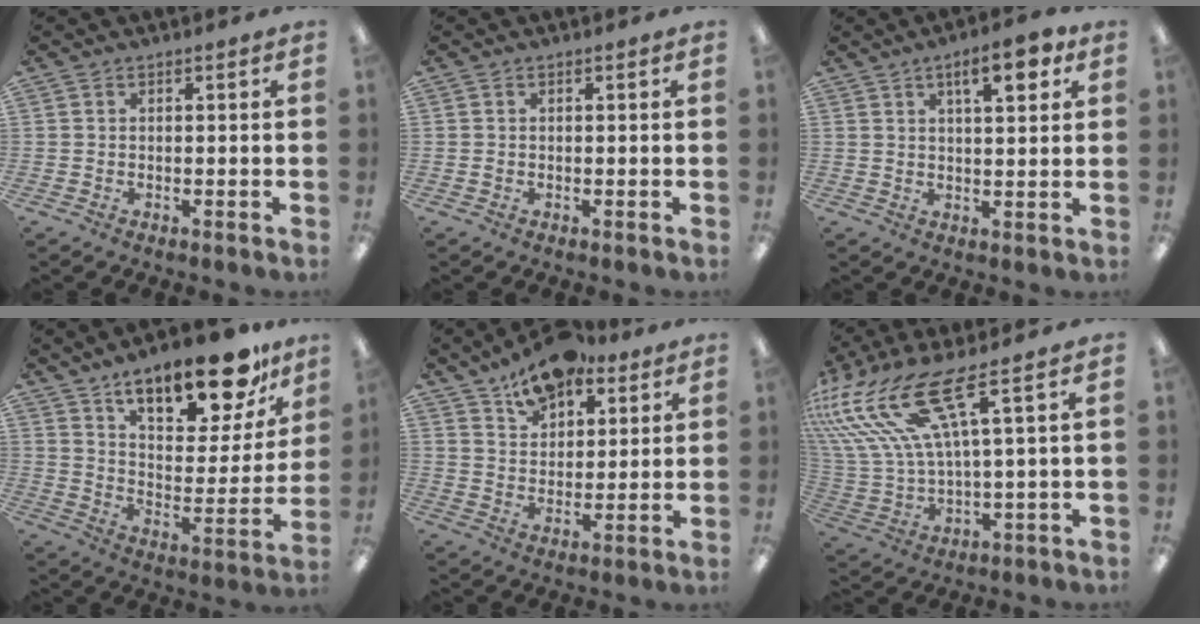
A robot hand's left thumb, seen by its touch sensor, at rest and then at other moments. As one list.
[{"total": 0.9, "force": [0.1, 0.5, 0.7], "torque": [-0.015, 0.003, 0.001]}, {"total": 8.3, "force": [4.3, 2.8, 6.6], "torque": [-0.087, -0.014, 0.065]}, {"total": 20.6, "force": [15.0, 8.0, 11.6], "torque": [-0.168, -0.092, 0.251]}, {"total": 11.7, "force": [8.5, 6.4, 4.8], "torque": [-0.065, -0.046, 0.154]}, {"total": 19.5, "force": [10.6, 6.5, 15.0], "torque": [-0.320, -0.054, 0.183]}]